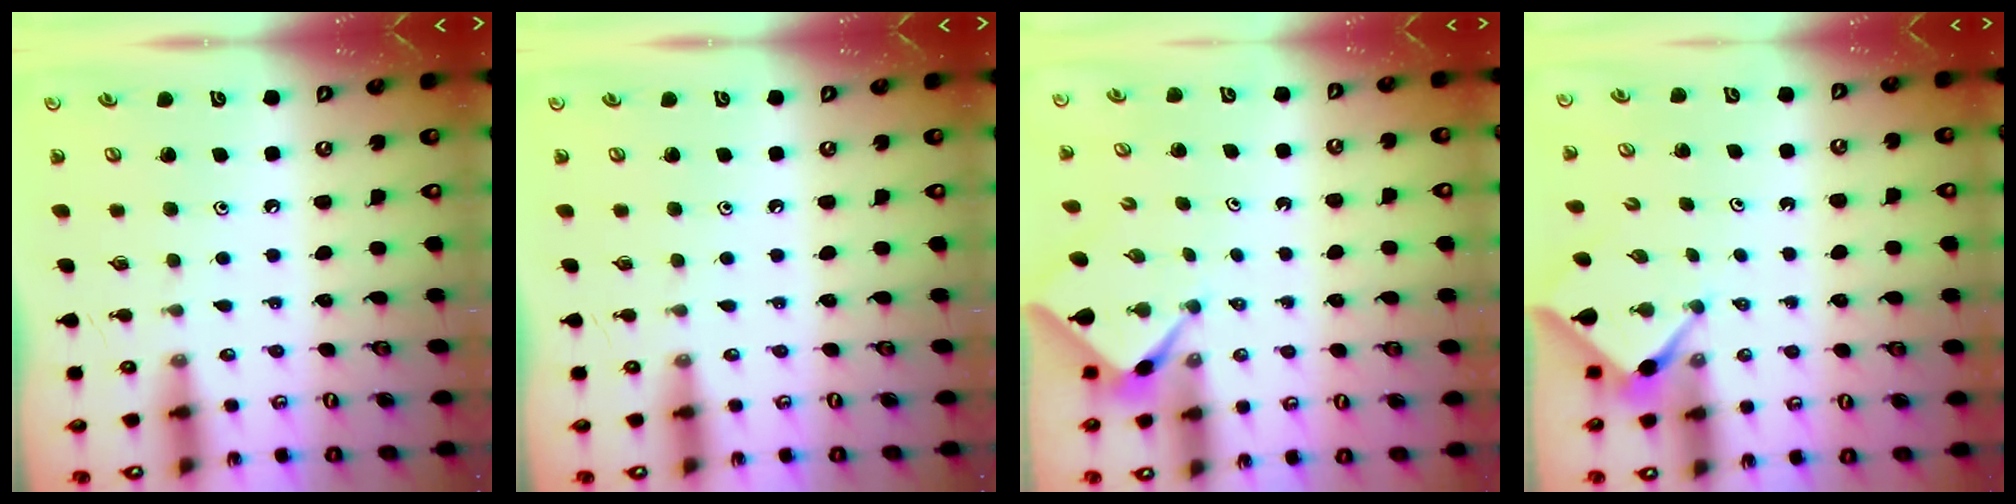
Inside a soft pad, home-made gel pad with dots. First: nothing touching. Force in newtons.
{"total": 0.0}
{"total": 2.4, "press": 2.3, "slide": 0.3}
{"total": 2.9, "press": 2.9, "slide": 0.4}